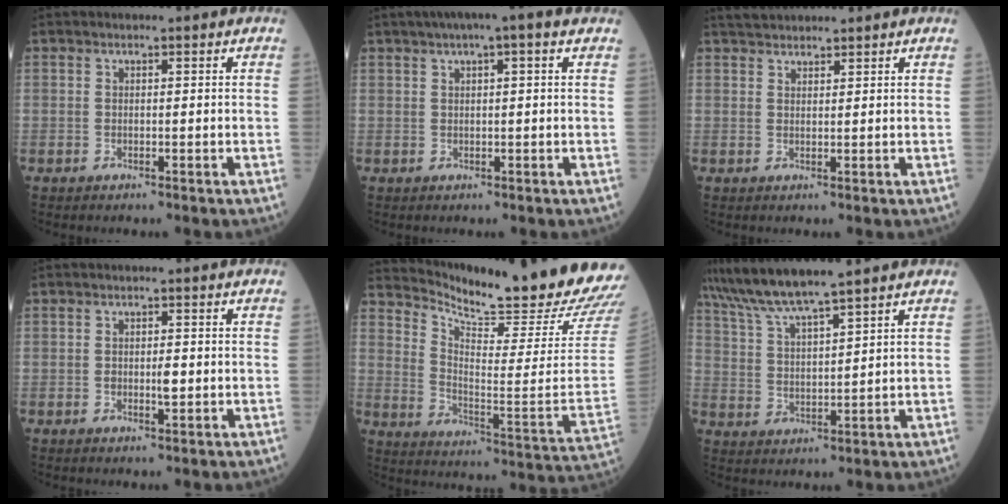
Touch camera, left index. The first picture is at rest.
{"total": 6.1, "force": [3.8, 0.7, 4.8], "torque": [-0.075, 0.038, 0.056]}
{"total": 3.5, "force": [3.4, 0.6, 0.8], "torque": [-0.015, 0.026, 0.062]}
{"total": 1.9, "force": [-0.2, 0.7, 1.8], "torque": [-0.032, 0.000, -0.001]}
{"total": 21.9, "force": [21.0, -0.2, 6.2], "torque": [-0.129, -0.125, 0.284]}
{"total": 8.6, "force": [7.4, -0.8, 4.2], "torque": [-0.088, 0.015, 0.145]}